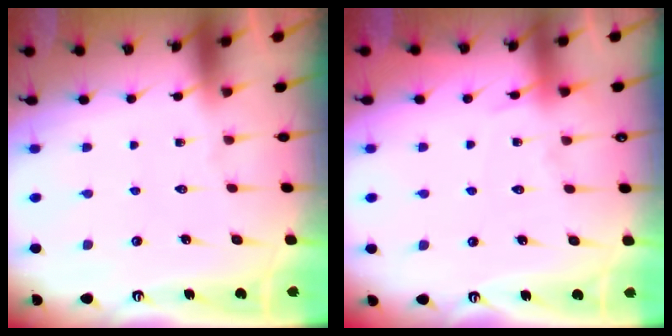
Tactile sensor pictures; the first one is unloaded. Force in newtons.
{"total": 4.3, "press": 4.2, "slide": 0.5}